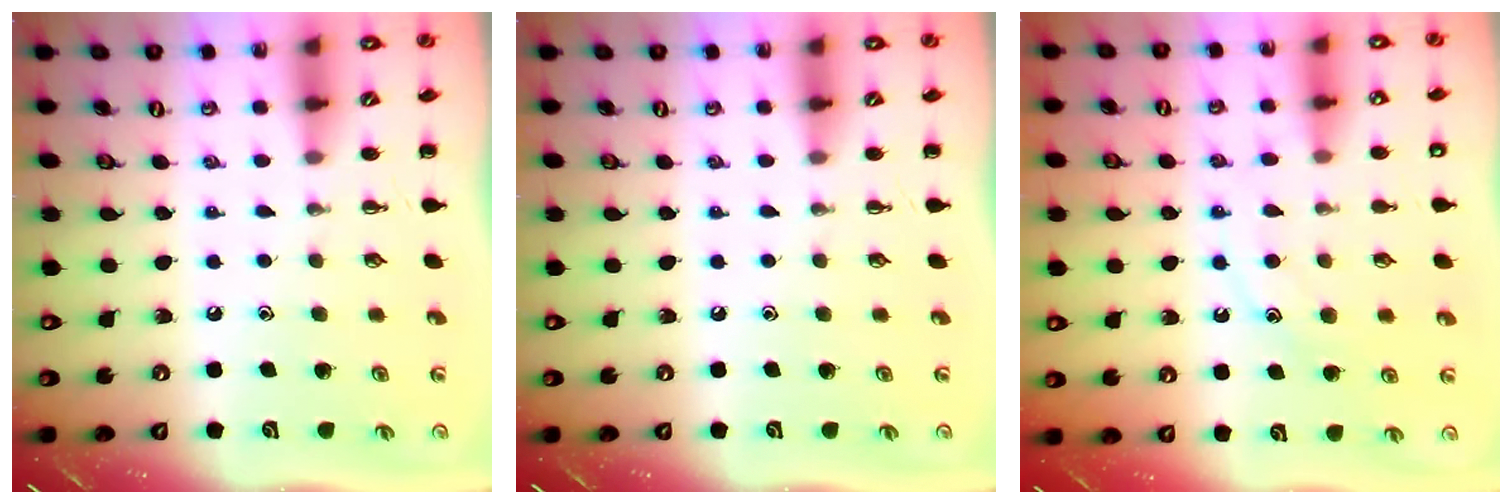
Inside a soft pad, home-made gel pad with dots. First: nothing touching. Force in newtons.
{"total": 0.0}
{"total": 12.4, "press": 12.3, "slide": 1.2}